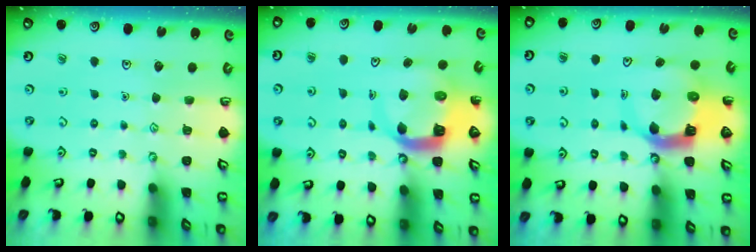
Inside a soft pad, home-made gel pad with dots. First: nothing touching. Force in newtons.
{"total": 9.0, "press": 8.9, "slide": 1.1}
{"total": 8.5, "press": 8.4, "slide": 1.3}